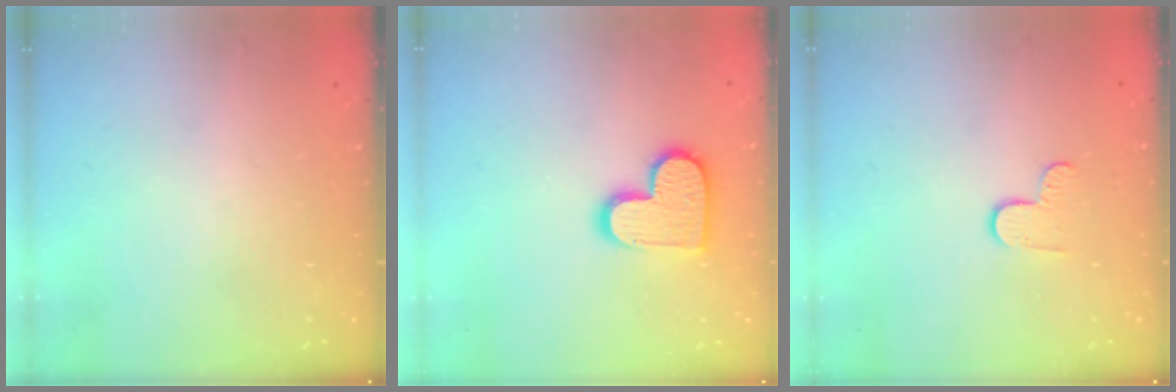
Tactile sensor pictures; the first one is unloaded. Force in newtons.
{"total": 13.9, "press": 13.9, "slide": 0.9}
{"total": 4.7, "press": 4.7, "slide": 0.4}